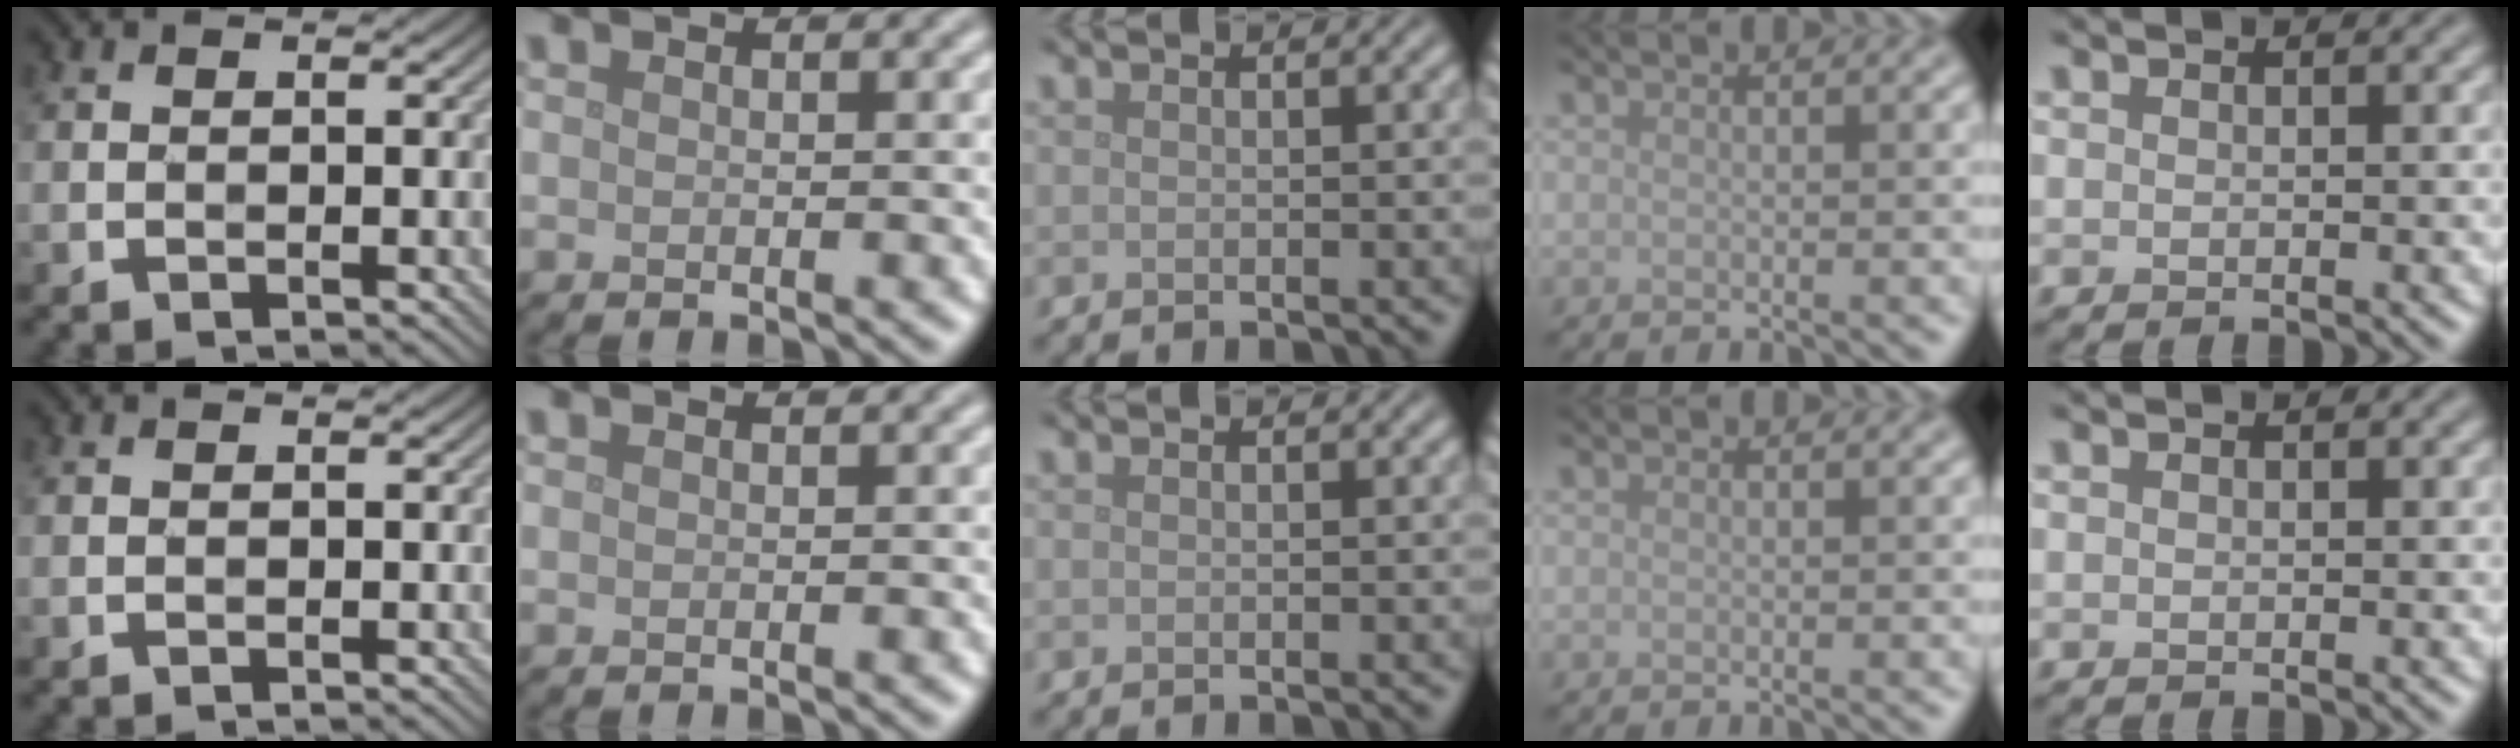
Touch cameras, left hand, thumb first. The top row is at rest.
{}